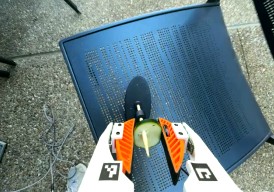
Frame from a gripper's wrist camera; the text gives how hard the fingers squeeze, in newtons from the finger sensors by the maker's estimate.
{"total": 11.2, "left": 10.9, "right": 11.6}